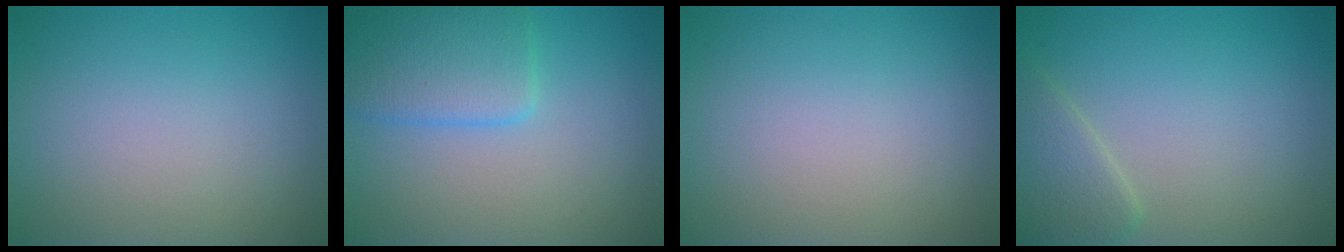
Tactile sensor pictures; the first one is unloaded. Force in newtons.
{"total": 4.2, "press": 4.1, "slide": 0.1}
{"total": 0.0}
{"total": 2.7, "press": 2.6, "slide": 0.2}